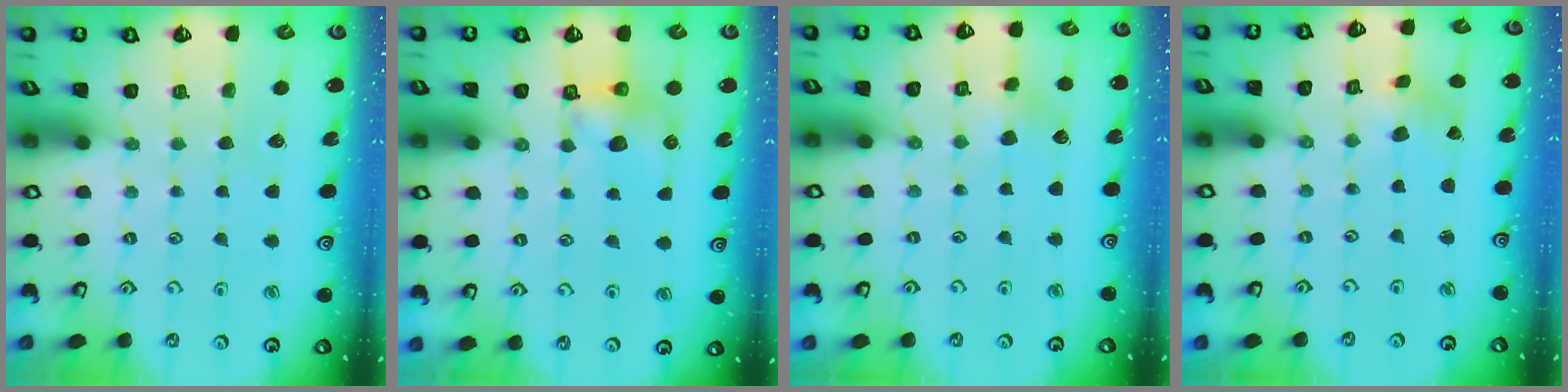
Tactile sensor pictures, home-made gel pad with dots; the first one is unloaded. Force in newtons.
{"total": 7.6, "press": 7.6, "slide": 0.1}
{"total": 2.6, "press": 2.6, "slide": 0.4}
{"total": 1.1, "press": 1.0, "slide": 0.1}